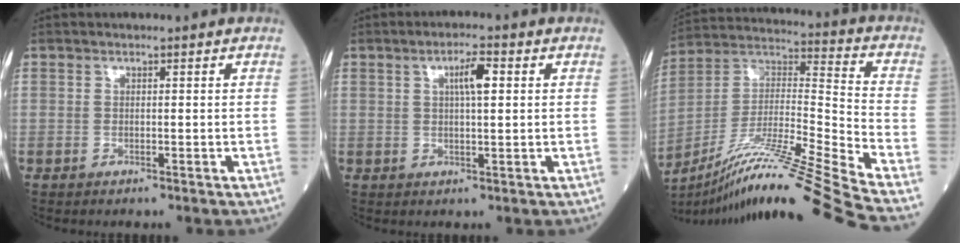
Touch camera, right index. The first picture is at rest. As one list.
[{"total": 4.1, "force": [1.3, 0.6, 3.8], "torque": [-0.067, 0.006, 0.021]}, {"total": 25.1, "force": [-19.9, -2.5, 15.0], "torque": [-0.248, -0.023, -0.352]}]